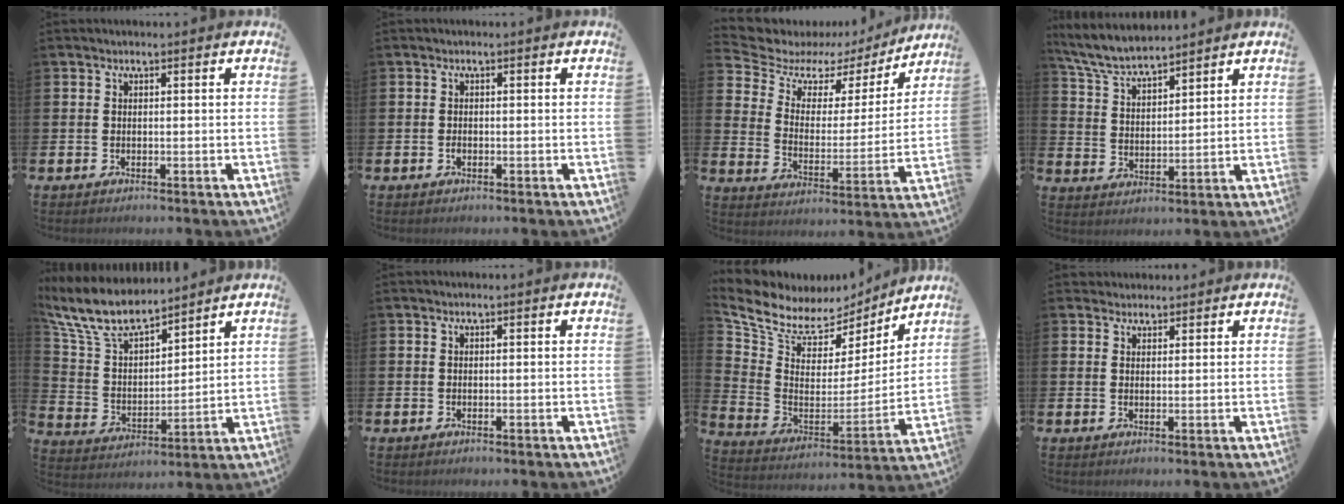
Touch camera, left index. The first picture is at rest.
{"total": 0.7, "force": [-0.3, 0.5, 0.4], "torque": [-0.017, 0.005, -0.005]}
{"total": 7.0, "force": [5.2, 4.4, 1.8], "torque": [-0.061, -0.034, 0.087]}
{"total": 6.5, "force": [6.2, 1.0, 1.9], "torque": [-0.066, -0.027, 0.113]}
{"total": 9.8, "force": [8.7, 2.9, 3.6], "torque": [-0.117, -0.043, 0.158]}
{"total": 0.0}
{"total": 8.4, "force": [7.4, 3.6, 1.7], "torque": [-0.087, -0.049, 0.131]}
{"total": 2.3, "force": [2.2, 0.9, -0.2], "torque": [0.006, -0.005, 0.039]}